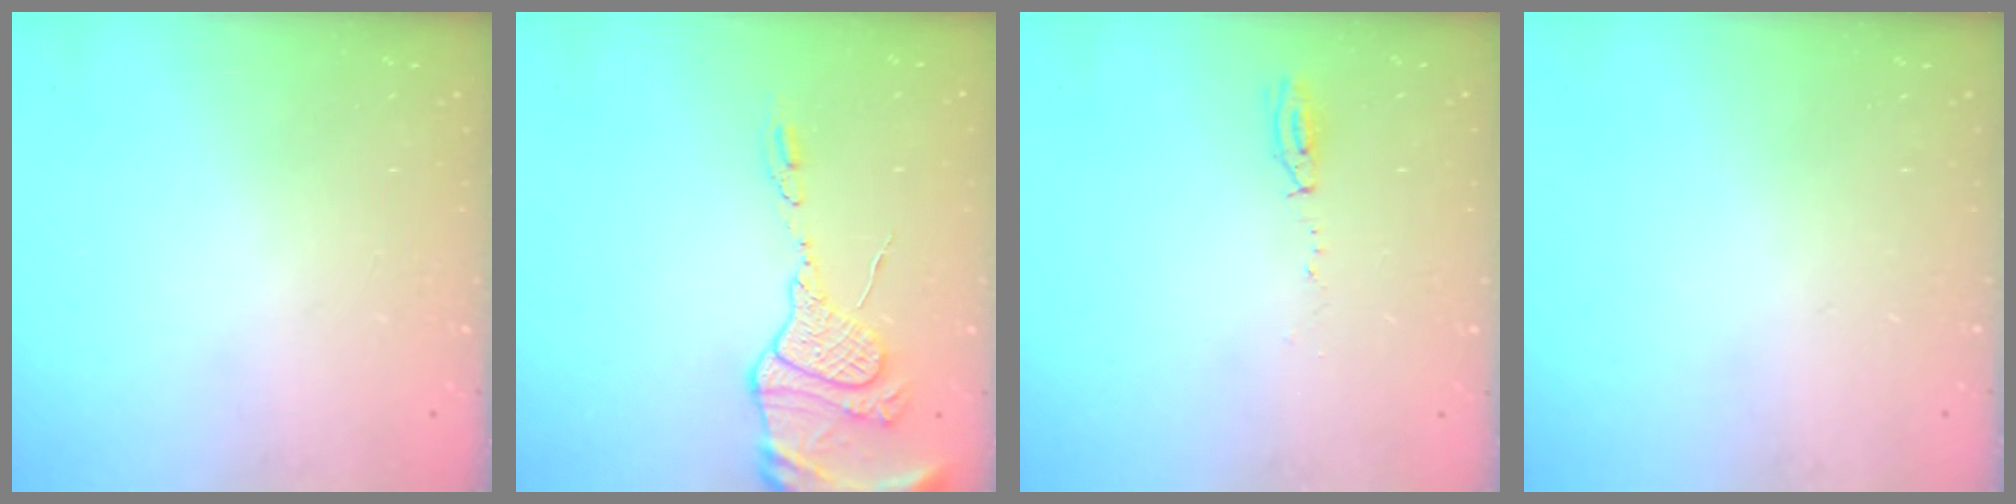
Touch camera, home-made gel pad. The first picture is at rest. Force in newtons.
{"total": 13.6, "press": 13.5, "slide": 1.1}
{"total": 3.9, "press": 3.8, "slide": 0.9}
{"total": 0.0}